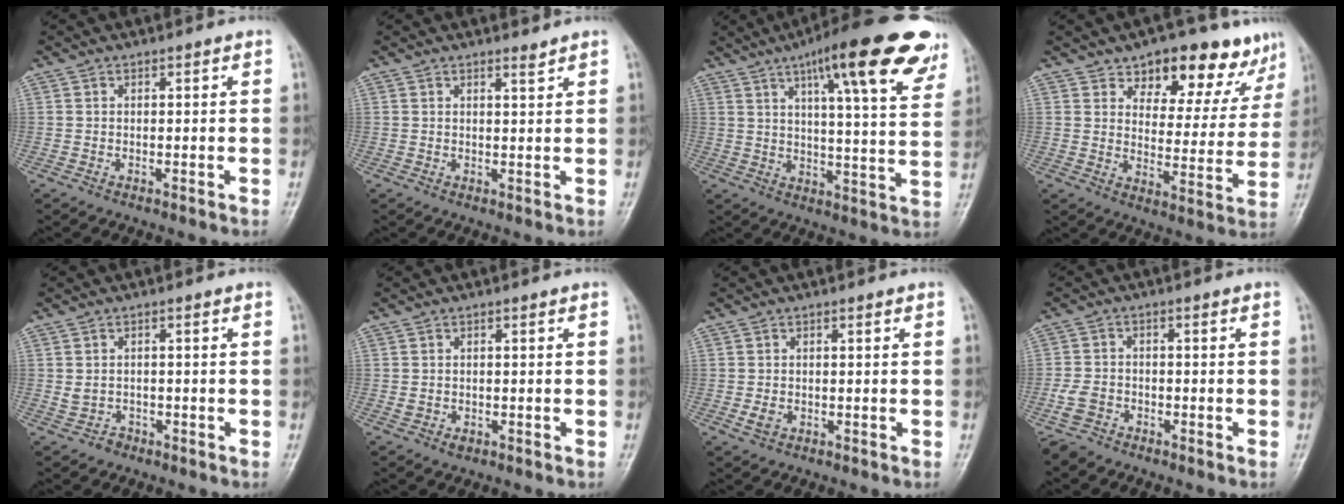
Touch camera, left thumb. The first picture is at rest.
{"total": 1.3, "force": [1.2, 0.1, 0.5], "torque": [-0.006, -0.012, 0.021]}
{"total": 22.4, "force": [12.7, 5.0, 17.9], "torque": [-0.233, -0.026, 0.170]}
{"total": 15.2, "force": [10.7, 7.5, 7.7], "torque": [-0.037, -0.057, 0.139]}
{"total": 2.0, "force": [-0.7, 1.7, 0.7], "torque": [-0.010, 0.009, -0.008]}
{"total": 1.5, "force": [-0.4, 1.2, 0.8], "torque": [-0.008, 0.002, -0.003]}
{"total": 1.8, "force": [-0.4, 1.3, 1.1], "torque": [-0.021, -0.002, -0.006]}
{"total": 3.9, "force": [-3.0, 2.2, 1.0], "torque": [-0.026, 0.009, -0.063]}